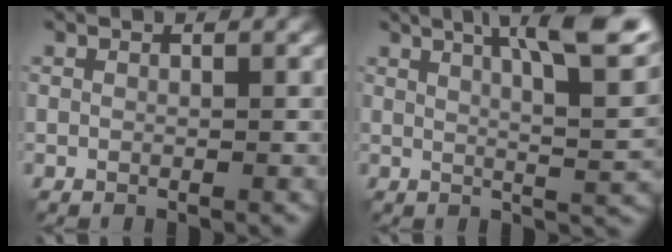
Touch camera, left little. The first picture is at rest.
{"total": 9.3, "force": [4.7, 2.1, 7.8], "torque": [-0.087, 0.021, 0.057]}